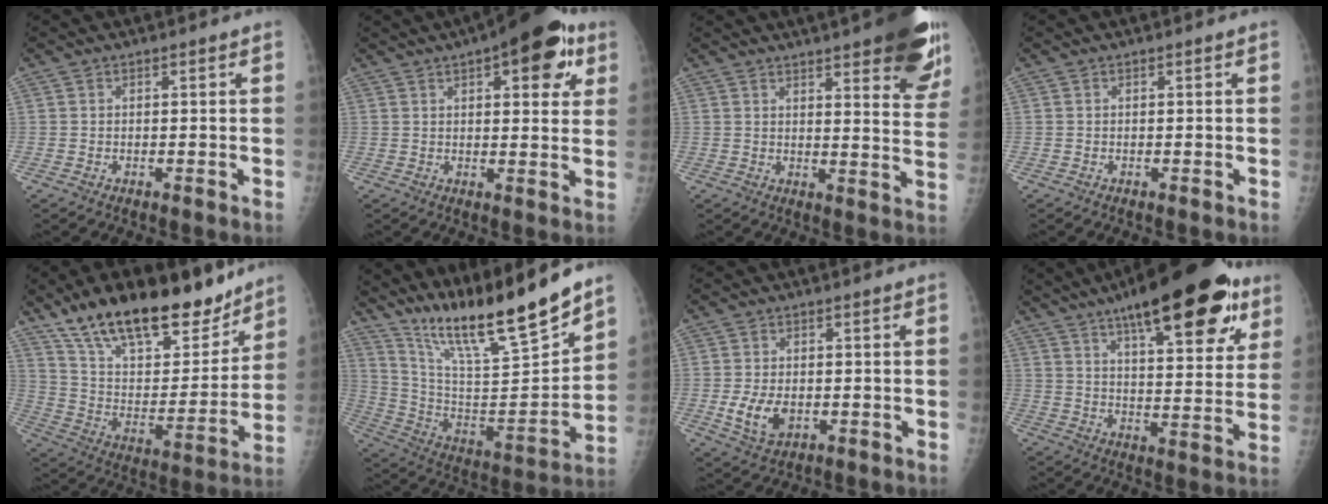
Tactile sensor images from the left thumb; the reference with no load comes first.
{"total": 14.3, "force": [6.7, 5.8, 11.2], "torque": [-0.110, -0.006, 0.081]}
{"total": 19.6, "force": [13.1, 5.0, 13.7], "torque": [-0.147, -0.056, 0.153]}
{"total": 0.0}
{"total": 25.5, "force": [18.8, 10.1, 13.9], "torque": [-0.192, -0.074, 0.313]}
{"total": 21.4, "force": [17.5, 2.3, 12.1], "torque": [-0.182, -0.100, 0.316]}
{"total": 6.5, "force": [-1.2, 4.2, 4.8], "torque": [-0.084, -0.007, -0.015]}
{"total": 24.7, "force": [14.4, 8.0, 18.4], "torque": [-0.241, -0.028, 0.210]}